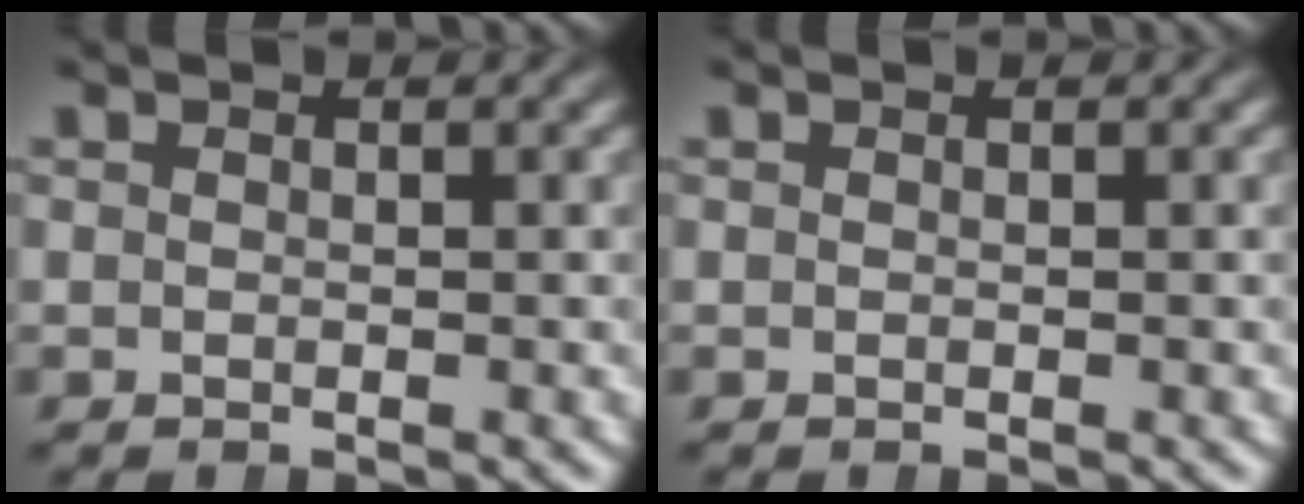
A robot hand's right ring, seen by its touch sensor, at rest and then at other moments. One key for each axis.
{"total": 0.0}